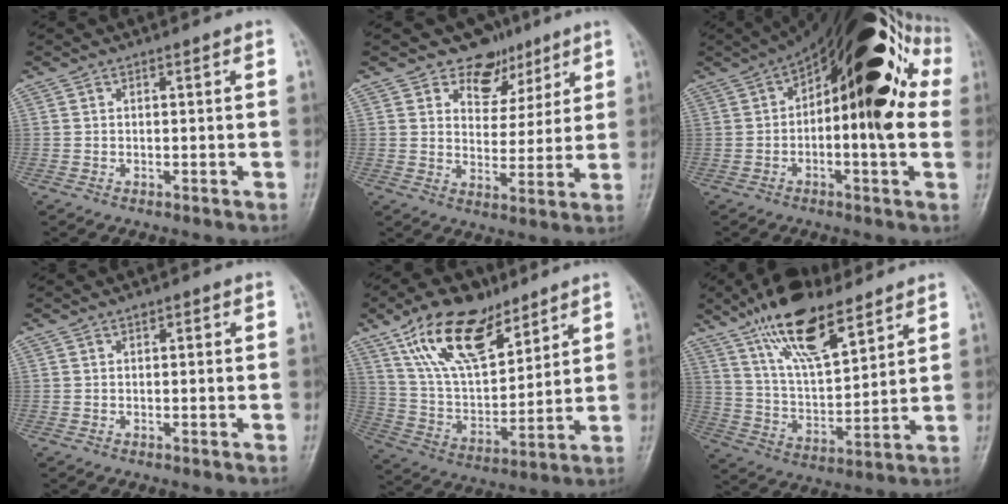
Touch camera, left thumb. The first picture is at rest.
{"total": 8.4, "force": [5.7, 6.0, 1.6], "torque": [0.019, -0.029, 0.089]}
{"total": 26.1, "force": [4.6, 10.6, 23.4], "torque": [-0.332, 0.045, 0.058]}
{"total": 1.3, "force": [0.4, 0.8, 0.9], "torque": [-0.007, 0.002, 0.003]}
{"total": 18.7, "force": [11.5, 9.2, 11.6], "torque": [-0.165, -0.047, 0.218]}
{"total": 17.1, "force": [11.0, 6.4, 11.4], "torque": [-0.176, -0.048, 0.205]}